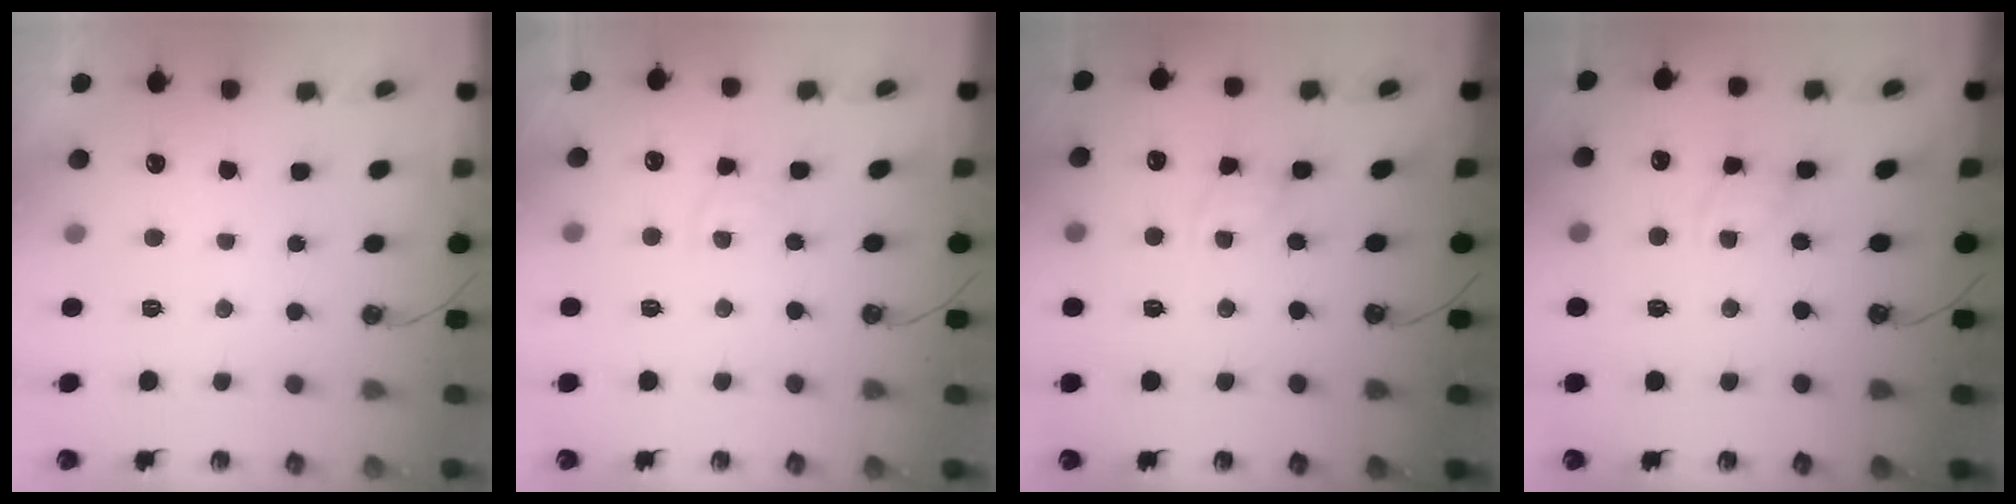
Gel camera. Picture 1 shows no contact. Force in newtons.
{"total": 4.9, "press": 4.8, "slide": 0.5}
{"total": 2.2, "press": 2.2, "slide": 0.3}
{"total": 2.7, "press": 2.7, "slide": 0.1}